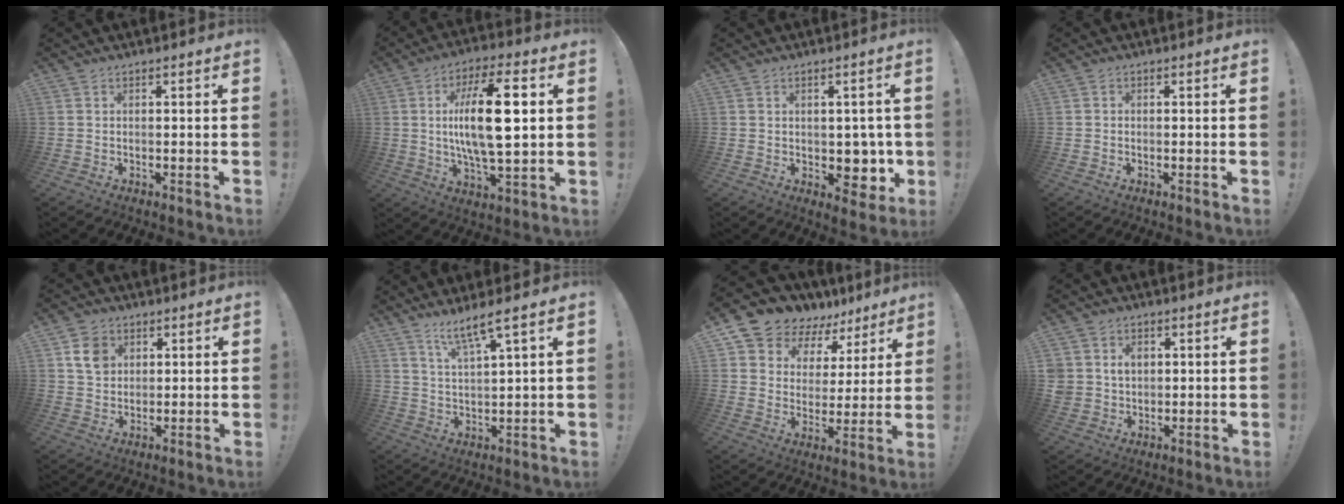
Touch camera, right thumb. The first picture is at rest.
{"total": 18.6, "force": [2.2, 6.2, 17.4], "torque": [-0.315, -0.005, 0.018]}
{"total": 7.0, "force": [0.5, 6.1, 3.4], "torque": [-0.018, -0.010, 0.018]}
{"total": 0.6, "force": [-0.3, 0.5, 0.1], "torque": [-0.004, 0.002, -0.005]}
{"total": 7.2, "force": [2.8, 5.8, 3.3], "torque": [-0.035, -0.002, 0.053]}
{"total": 7.2, "force": [5.4, 0.2, 4.8], "torque": [-0.084, -0.029, 0.089]}
{"total": 9.9, "force": [8.1, 5.6, 1.1], "torque": [-0.033, -0.076, 0.149]}
{"total": 5.5, "force": [1.9, 4.9, 1.7], "torque": [-0.023, -0.011, 0.036]}